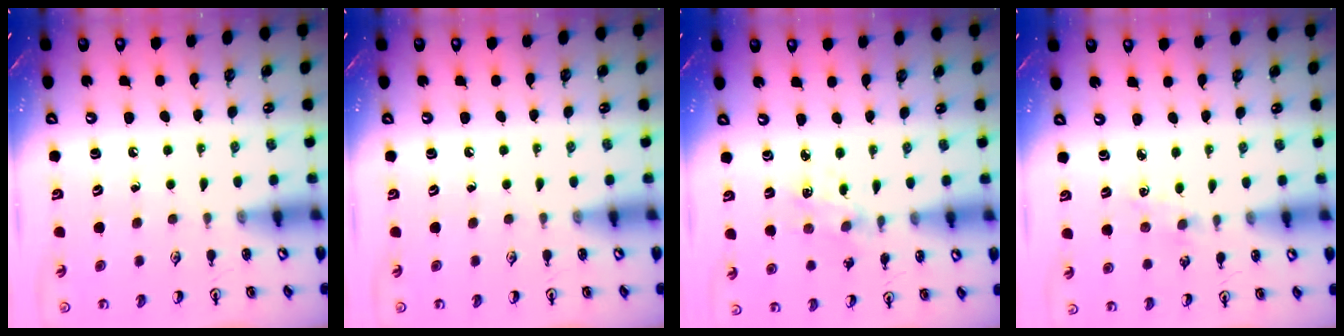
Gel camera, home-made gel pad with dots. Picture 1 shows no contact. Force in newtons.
{"total": 0.0}
{"total": 2.3, "press": 2.3, "slide": 0.5}
{"total": 1.3, "press": 1.3, "slide": 0.3}